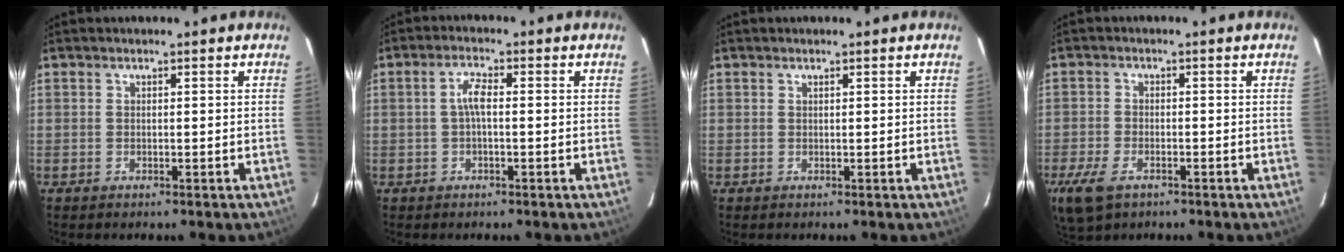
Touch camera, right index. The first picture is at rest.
{"total": 3.0, "force": [-0.1, 0.9, 2.9], "torque": [-0.058, 0.009, -0.002]}
{"total": 0.0}
{"total": 7.7, "force": [-4.3, 4.4, 4.7], "torque": [-0.122, -0.017, -0.079]}